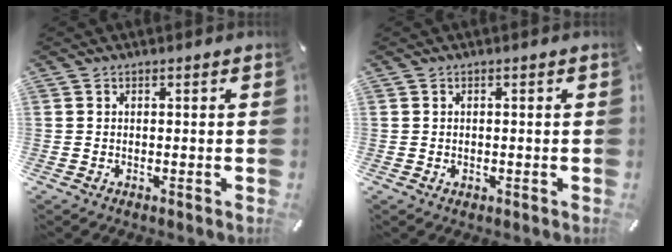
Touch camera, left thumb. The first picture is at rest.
{"total": 0.5, "force": [-0.1, 0.5, 0.2], "torque": [-0.003, 0.003, -0.003]}